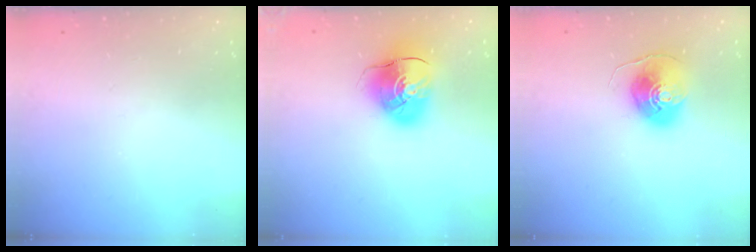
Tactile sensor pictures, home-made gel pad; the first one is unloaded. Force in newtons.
{"total": 10.8, "press": 10.6, "slide": 1.6}
{"total": 8.9, "press": 8.9, "slide": 0.8}